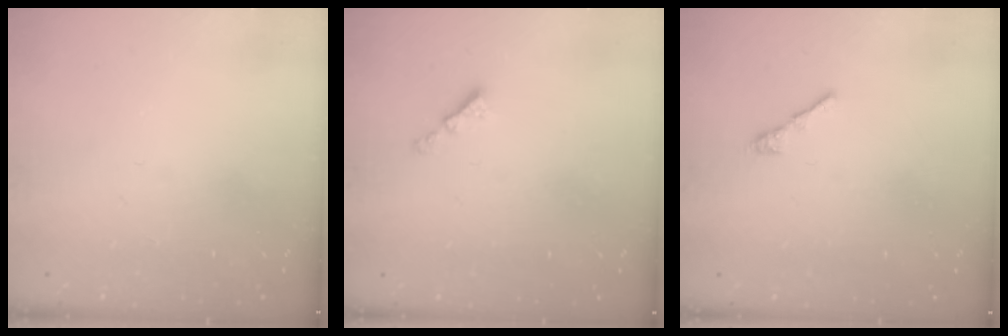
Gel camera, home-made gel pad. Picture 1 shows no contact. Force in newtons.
{"total": 2.1, "press": 2.1, "slide": 0.4}
{"total": 0.6, "press": 0.4, "slide": 0.4}